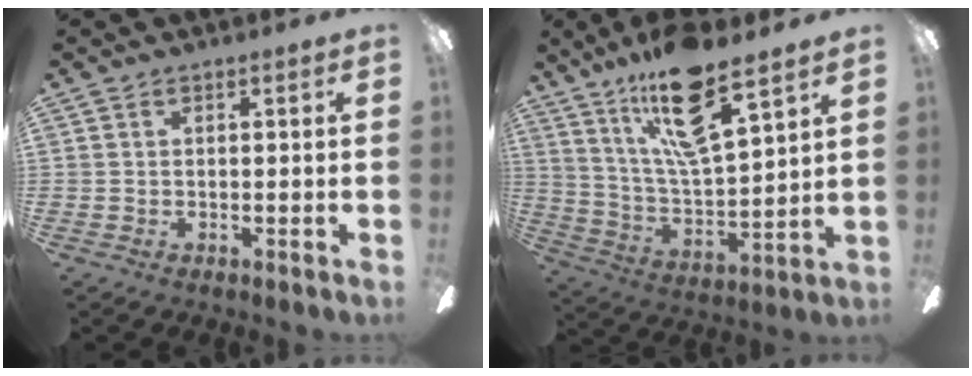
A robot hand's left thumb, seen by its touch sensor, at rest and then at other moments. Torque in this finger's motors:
{"motor_torque": [0.30, 0.35, 1.42, -1.35, 0.14]}